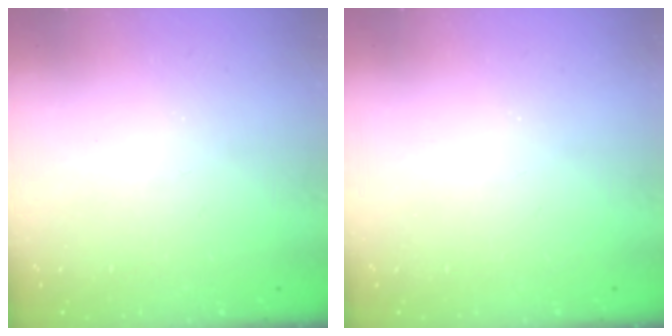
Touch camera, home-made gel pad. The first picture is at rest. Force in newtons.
{"total": 0.0}